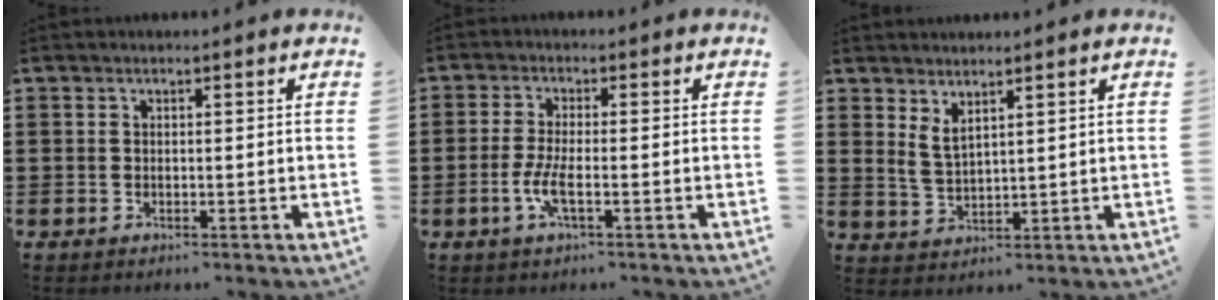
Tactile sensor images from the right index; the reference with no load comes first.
{"total": 4.4, "force": [-1.6, 0.9, 4.0], "torque": [-0.096, -0.009, -0.037]}
{"total": 2.8, "force": [2.2, 0.8, 1.5], "torque": [-0.036, 0.004, 0.041]}